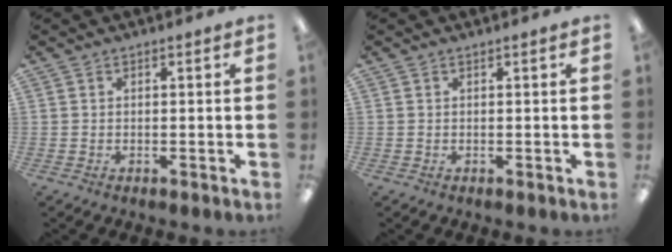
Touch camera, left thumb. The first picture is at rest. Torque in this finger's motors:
{"motor_torque": [0.00, 0.00, 0.08, -0.08, 0.00]}